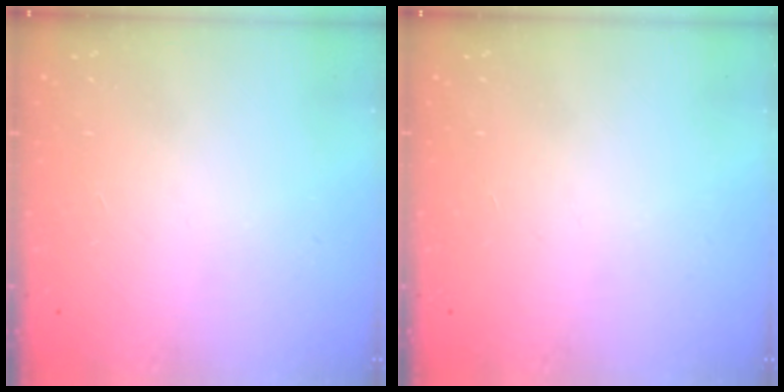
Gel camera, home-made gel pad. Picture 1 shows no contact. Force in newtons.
{"total": 0.0}